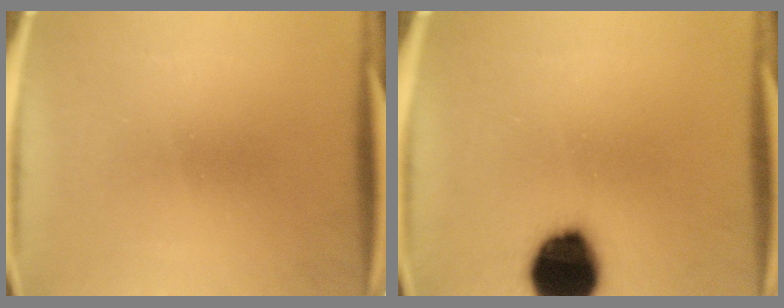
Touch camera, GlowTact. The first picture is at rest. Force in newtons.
{"total": 17.1}